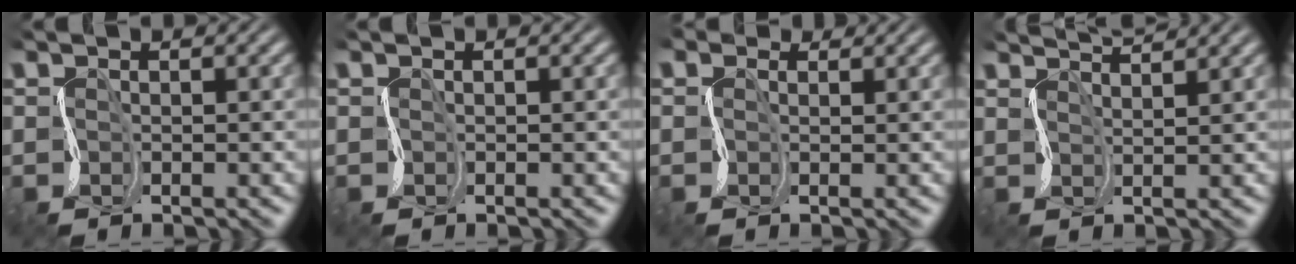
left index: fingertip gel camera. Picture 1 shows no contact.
{"total": 0.0}
{"total": 1.4, "force": [0.4, 1.2, 0.6], "torque": [-0.004, 0.005, -0.005]}
{"total": 4.2, "force": [3.8, 0.4, 1.7], "torque": [-0.015, 0.019, 0.038]}